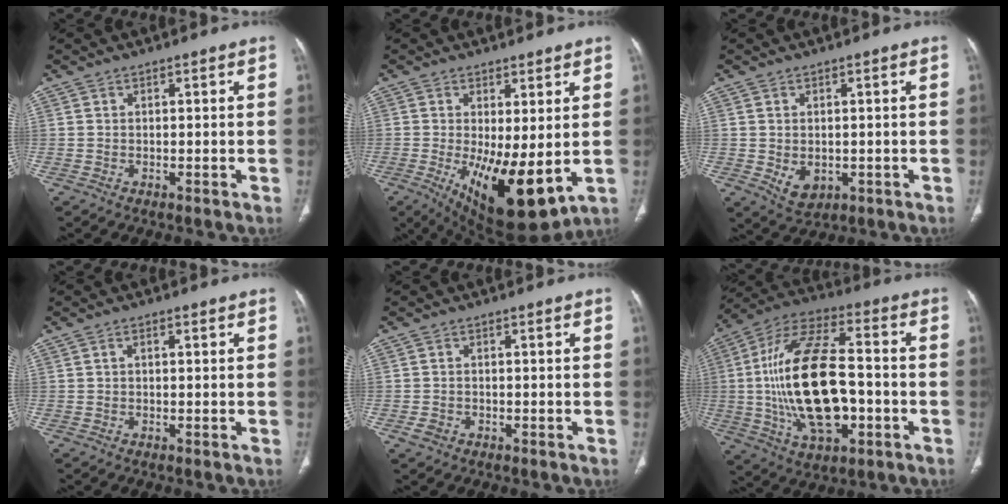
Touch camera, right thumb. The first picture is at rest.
{"total": 14.5, "force": [-2.2, 5.3, 13.3], "torque": [-0.214, -0.031, -0.013]}
{"total": 4.7, "force": [-0.7, 3.4, 3.2], "torque": [-0.045, -0.006, 0.005]}
{"total": 0.8, "force": [0.2, 0.4, 0.7], "torque": [-0.015, 0.005, 0.002]}
{"total": 1.9, "force": [-0.9, 1.5, 0.8], "torque": [-0.013, 0.006, -0.012]}
{"total": 23.3, "force": [-2.5, 11.3, 20.2], "torque": [-0.385, 0.024, -0.037]}